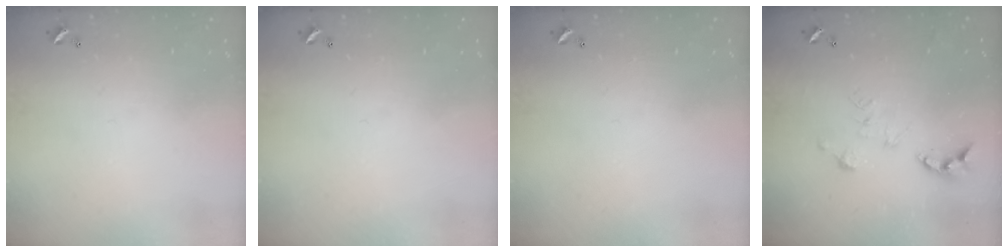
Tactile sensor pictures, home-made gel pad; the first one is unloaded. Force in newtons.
{"total": 0.0}
{"total": 0.0}
{"total": 0.0}